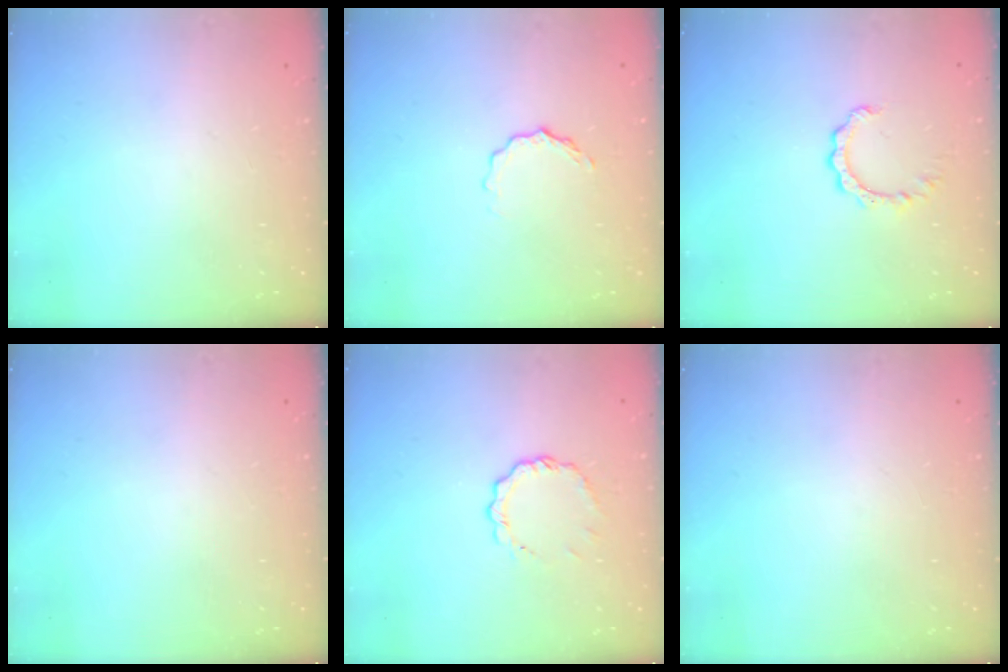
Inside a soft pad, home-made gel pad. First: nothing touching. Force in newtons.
{"total": 4.9, "press": 4.9, "slide": 0.5}
{"total": 4.1, "press": 4.1, "slide": 0.3}
{"total": 0.0}
{"total": 5.9, "press": 5.9, "slide": 0.4}
{"total": 0.0}